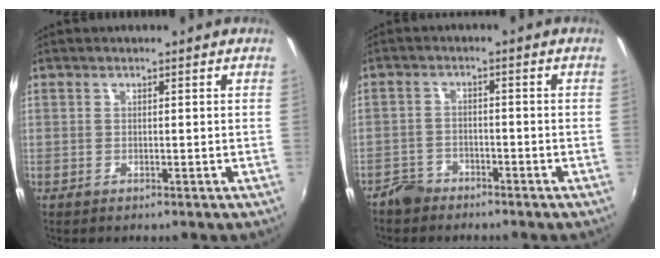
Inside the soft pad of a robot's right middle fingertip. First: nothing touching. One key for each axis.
{"total": 4.4, "fx": -3.6, "fy": 2.5, "fz": 0.7, "tx": -0.027, "ty": 0.008, "tz": -0.069}